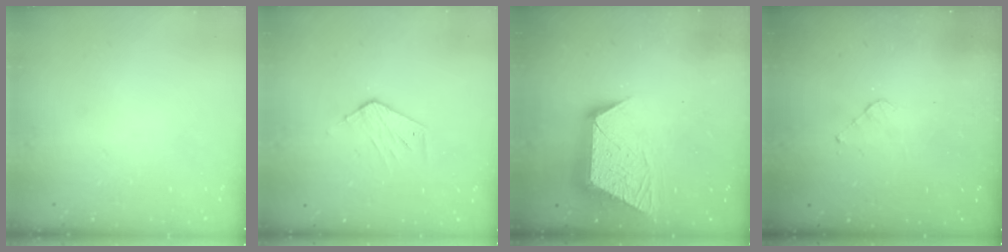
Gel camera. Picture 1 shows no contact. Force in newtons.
{"total": 4.8, "press": 4.8, "slide": 0.2}
{"total": 12.7, "press": 12.7, "slide": 0.9}
{"total": 2.8, "press": 2.8, "slide": 0.2}